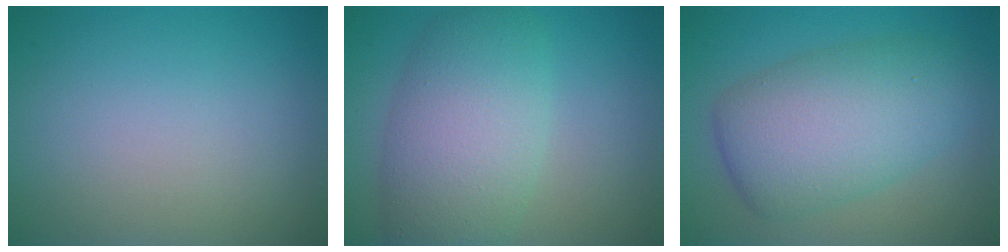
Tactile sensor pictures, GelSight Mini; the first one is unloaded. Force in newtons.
{"total": 7.7, "press": 7.7, "slide": 0.1}
{"total": 7.7, "press": 7.7, "slide": 0.1}